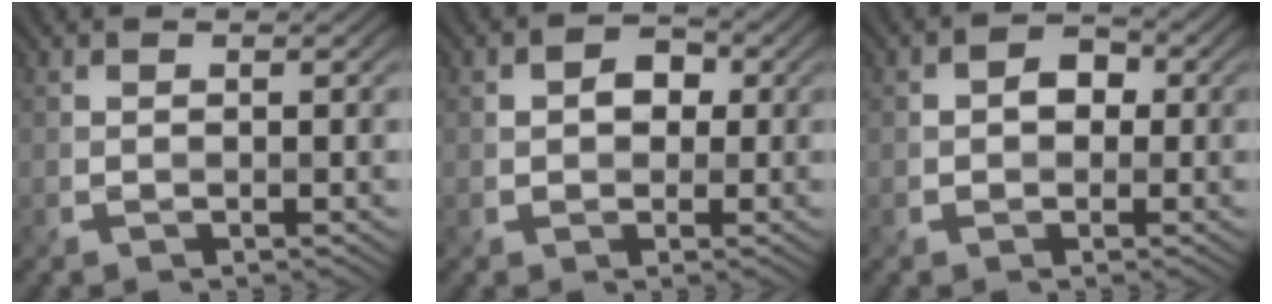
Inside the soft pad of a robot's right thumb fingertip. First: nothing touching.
{"total": 3.4, "force": [0.4, 2.8, 1.9], "torque": [-0.033, 0.003, -0.003]}
{"total": 3.2, "force": [0.1, 2.7, 1.7], "torque": [-0.026, 0.002, -0.008]}